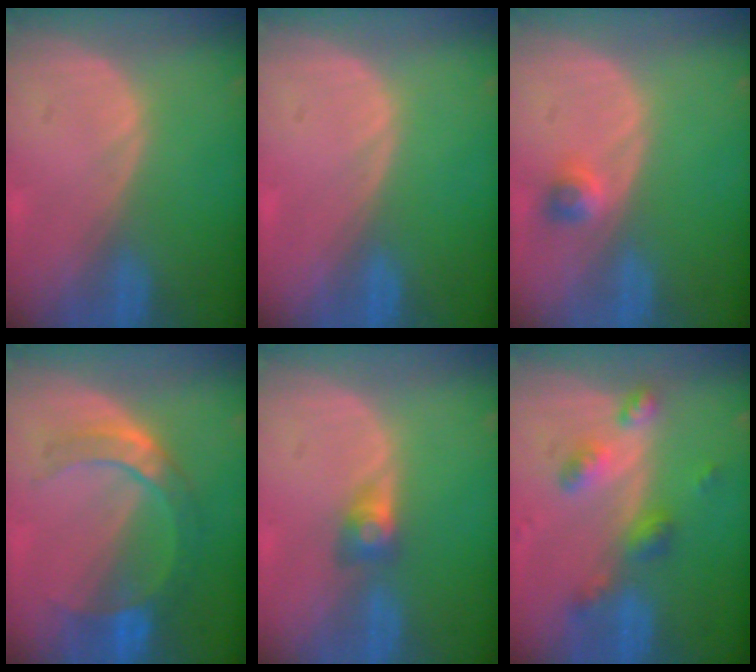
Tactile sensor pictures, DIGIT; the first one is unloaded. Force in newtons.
{"total": 0.0}
{"total": 2.4, "press": 2.0, "slide": 1.2}
{"total": 7.2, "press": 6.7, "slide": 2.7}
{"total": 2.9, "press": 2.4, "slide": 1.5}
{"total": 5.9, "press": 5.2, "slide": 2.8}